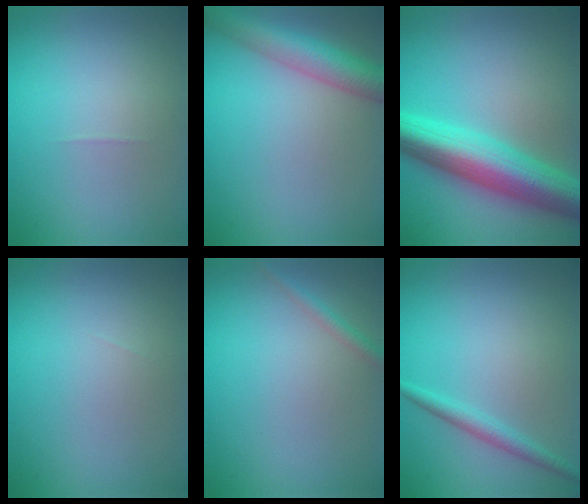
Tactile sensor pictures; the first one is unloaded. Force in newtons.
{"total": 5.3, "press": 5.3, "slide": 0.2}
{"total": 9.2, "press": 9.2, "slide": 0.3}
{"total": 0.0}
{"total": 1.2, "press": 1.2, "slide": 0.0}
{"total": 1.8, "press": 1.8, "slide": 0.0}